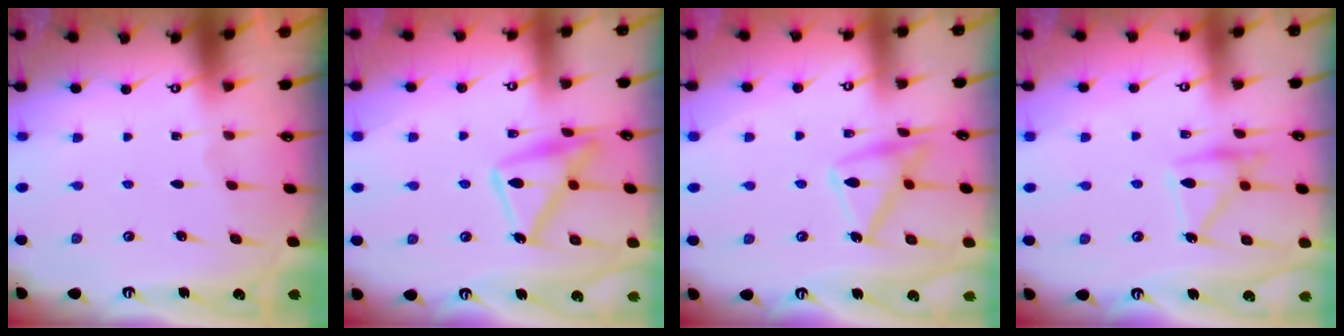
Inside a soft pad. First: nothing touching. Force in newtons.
{"total": 15.2, "press": 15.2, "slide": 1.2}
{"total": 16.1, "press": 16.1, "slide": 0.7}
{"total": 15.3, "press": 15.3, "slide": 0.8}